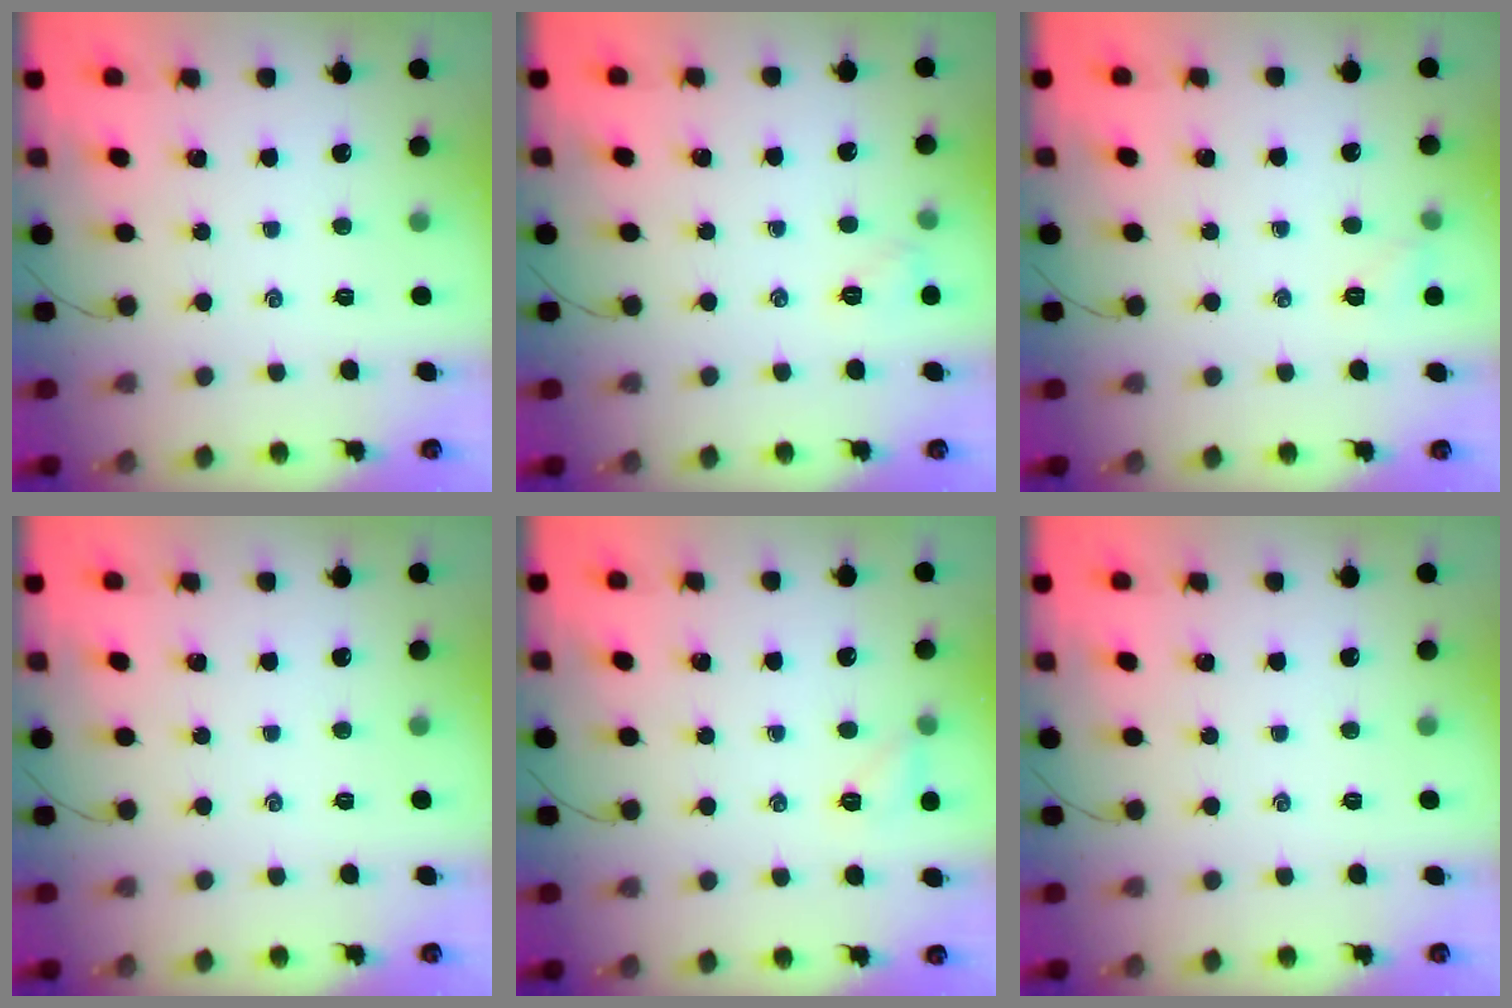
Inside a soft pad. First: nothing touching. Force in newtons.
{"total": 5.6, "press": 5.4, "slide": 1.2}
{"total": 5.0, "press": 4.8, "slide": 1.5}
{"total": 0.0}
{"total": 6.0, "press": 5.8, "slide": 1.3}
{"total": 0.0}